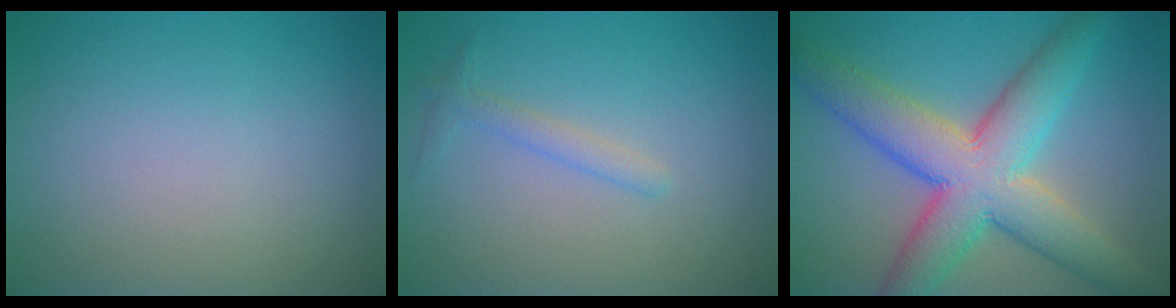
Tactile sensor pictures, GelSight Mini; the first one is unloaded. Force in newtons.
{"total": 1.4, "press": 1.4, "slide": 0.1}
{"total": 9.7, "press": 9.7, "slide": 0.3}